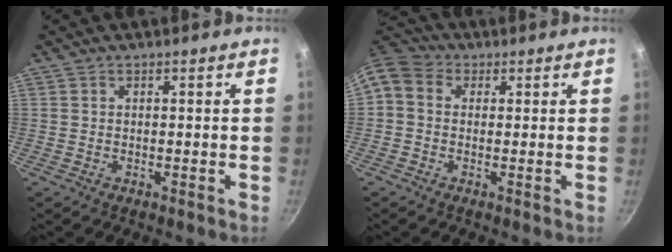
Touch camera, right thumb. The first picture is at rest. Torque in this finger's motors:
{"motor_torque": [0.67, 0.69, 0.64, -0.59, 0.32]}